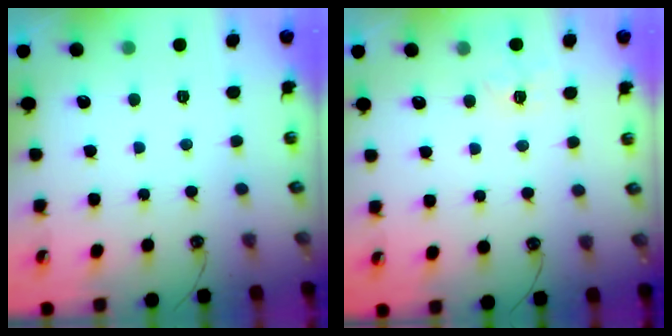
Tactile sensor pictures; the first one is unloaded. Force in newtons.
{"total": 4.2, "press": 4.1, "slide": 0.5}